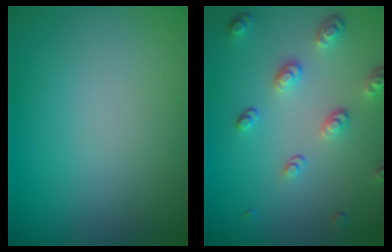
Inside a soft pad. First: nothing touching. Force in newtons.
{"total": 3.4, "press": 2.6, "slide": 2.2}